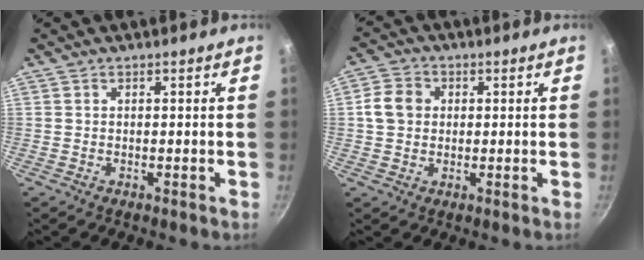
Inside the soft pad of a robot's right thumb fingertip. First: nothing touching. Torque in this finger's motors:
{"motor_torque": [-0.19, 0.20, 0.00, -0.01, 0.03]}